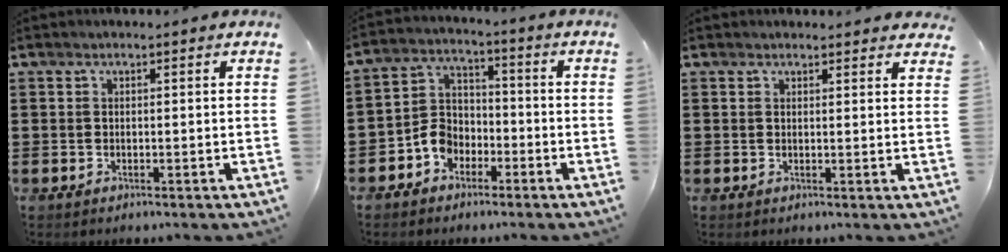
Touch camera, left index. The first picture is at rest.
{"total": 5.6, "force": [-3.5, 4.0, 1.9], "torque": [-0.061, 0.012, -0.074]}
{"total": 1.7, "force": [1.7, 0.4, 0.3], "torque": [-0.002, 0.000, 0.031]}